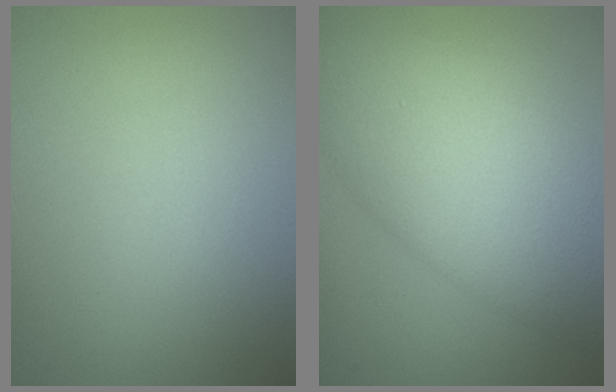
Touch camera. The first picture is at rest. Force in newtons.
{"total": 10.6, "press": 10.6, "slide": 0.5}